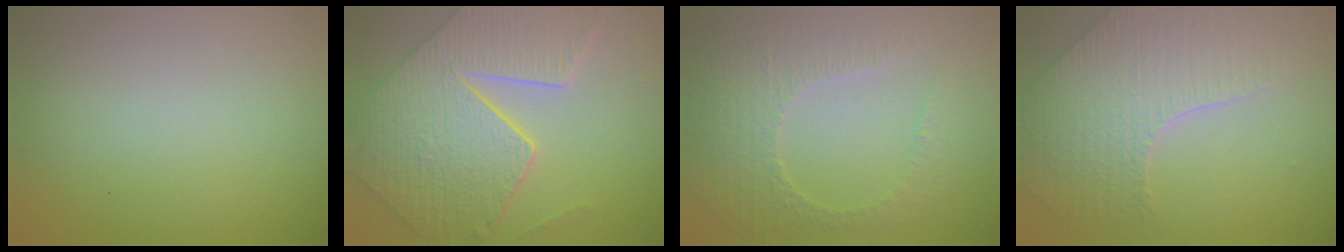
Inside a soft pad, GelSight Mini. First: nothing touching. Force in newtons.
{"total": 9.2, "press": 6.8, "slide": 6.2}
{"total": 3.8, "press": 3.2, "slide": 2.0}
{"total": 4.0, "press": 4.0, "slide": 0.3}